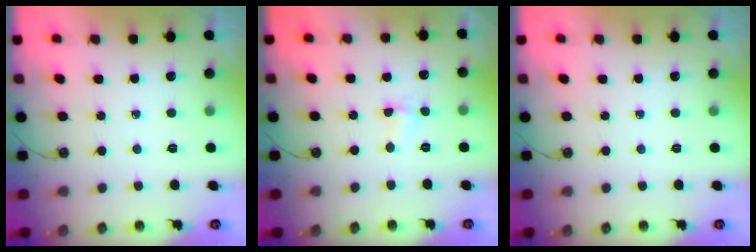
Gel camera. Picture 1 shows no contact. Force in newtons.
{"total": 1.6, "press": 1.4, "slide": 0.6}
{"total": 0.0}